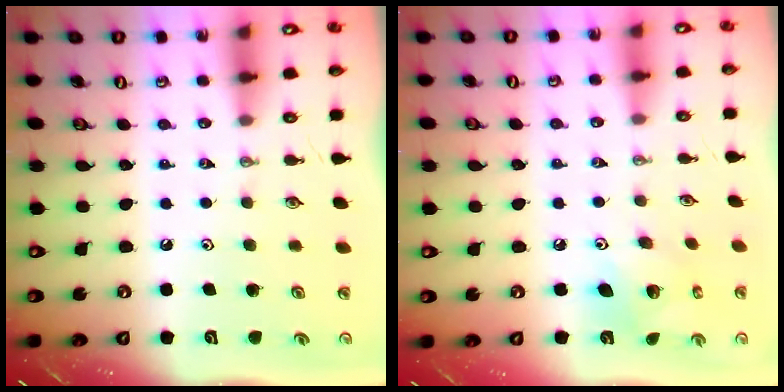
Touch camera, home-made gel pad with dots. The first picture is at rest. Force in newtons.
{"total": 8.6, "press": 8.5, "slide": 0.6}